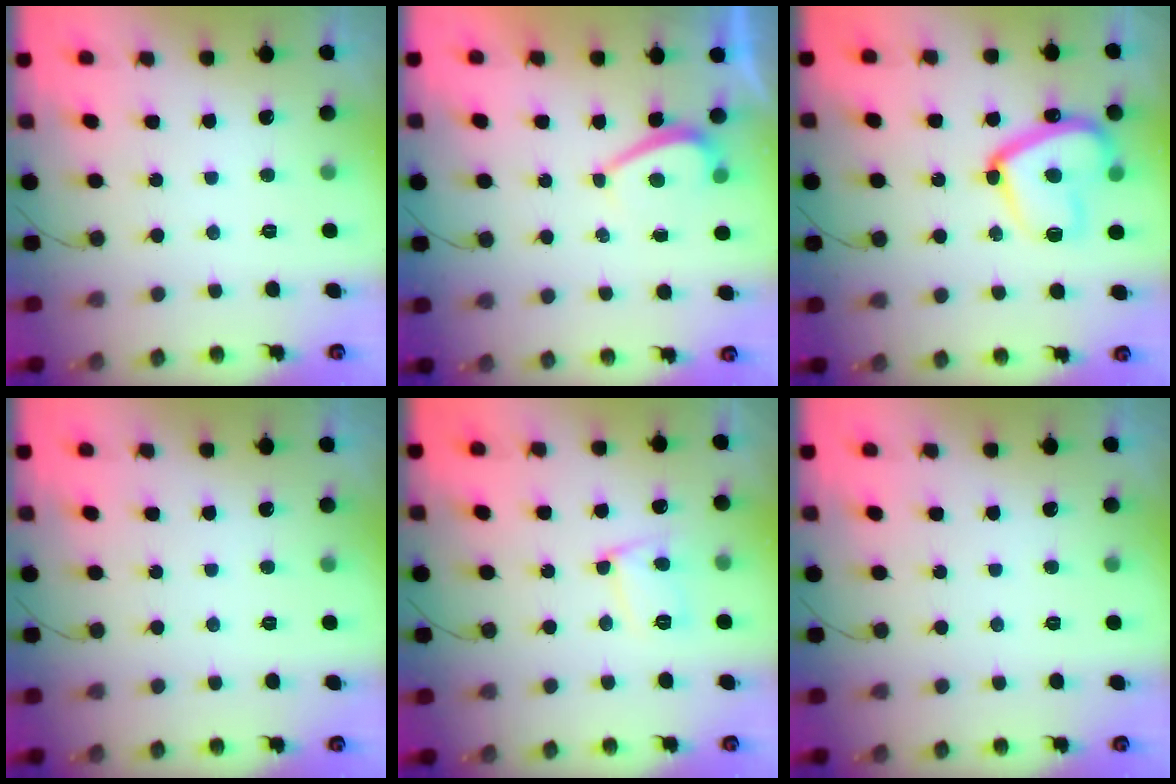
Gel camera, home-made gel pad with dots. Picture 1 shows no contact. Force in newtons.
{"total": 1.4, "press": 1.3, "slide": 0.6}
{"total": 16.8, "press": 16.8, "slide": 1.6}
{"total": 0.0}
{"total": 9.9, "press": 9.8, "slide": 0.8}
{"total": 0.0}